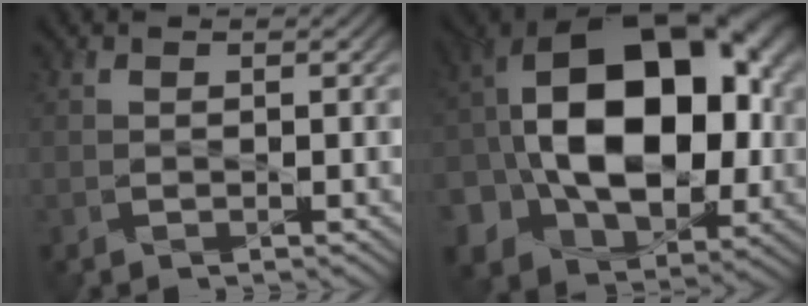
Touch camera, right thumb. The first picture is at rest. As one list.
[{"total": 21.1, "force": [-0.6, 14.6, 15.3], "torque": [-0.271, -0.017, 0.001]}]